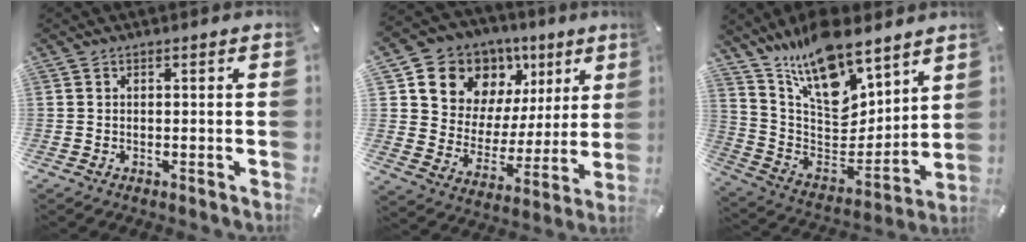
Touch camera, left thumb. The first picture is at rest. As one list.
[{"total": 13.1, "force": [7.9, 9.9, 3.2], "torque": [-0.057, -0.069, 0.145]}, {"total": 17.8, "force": [13.2, 8.2, 8.6], "torque": [-0.158, -0.098, 0.239]}]